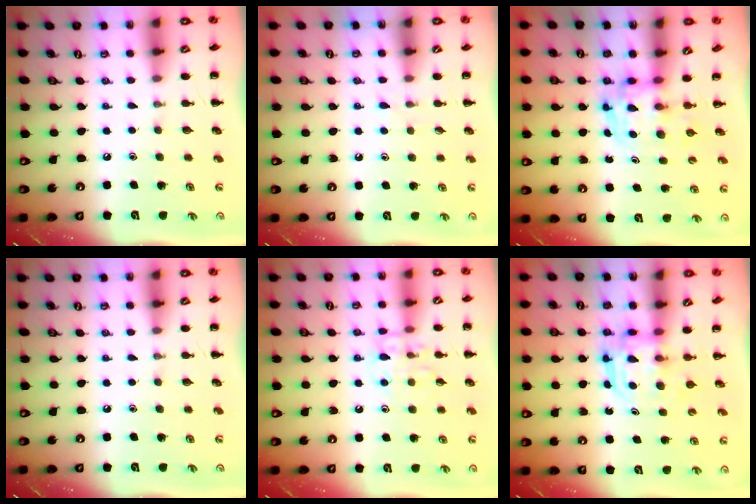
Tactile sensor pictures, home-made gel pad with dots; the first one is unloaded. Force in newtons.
{"total": 3.4, "press": 3.0, "slide": 1.6}
{"total": 3.7, "press": 3.7, "slide": 0.6}
{"total": 0.0}
{"total": 9.5, "press": 9.5, "slide": 0.5}
{"total": 3.2, "press": 3.2, "slide": 0.2}